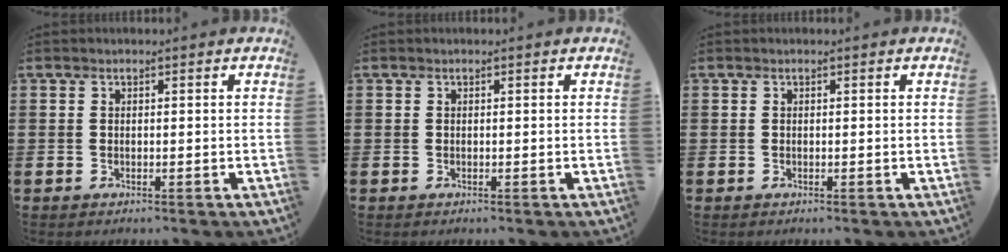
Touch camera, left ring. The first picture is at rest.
{"total": 0.0}
{"total": 0.0}